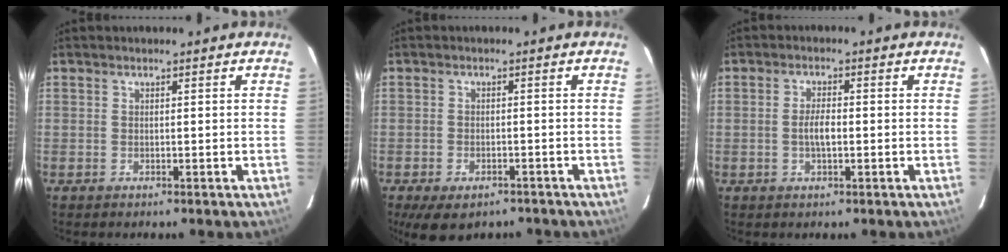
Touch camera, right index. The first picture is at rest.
{"total": 8.2, "force": [-5.8, 4.0, 4.3], "torque": [-0.092, -0.021, -0.081]}
{"total": 3.1, "force": [-0.5, 1.1, 2.9], "torque": [-0.055, 0.001, -0.009]}